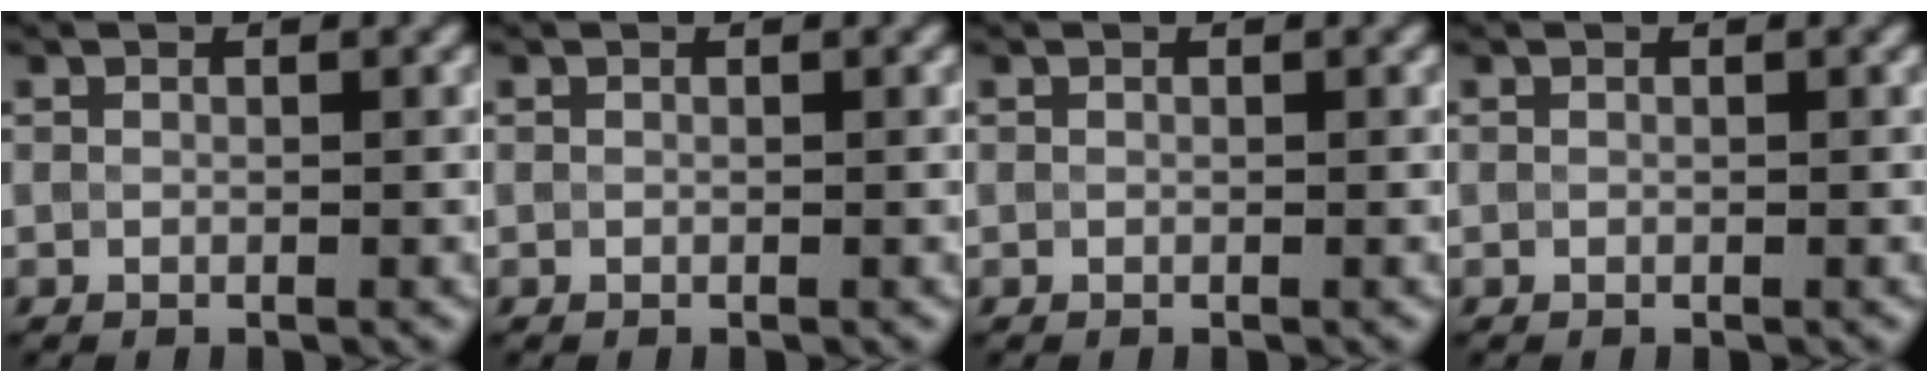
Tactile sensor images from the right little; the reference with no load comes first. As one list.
[{"total": 0.0}, {"total": 0.0}, {"total": 0.0}]